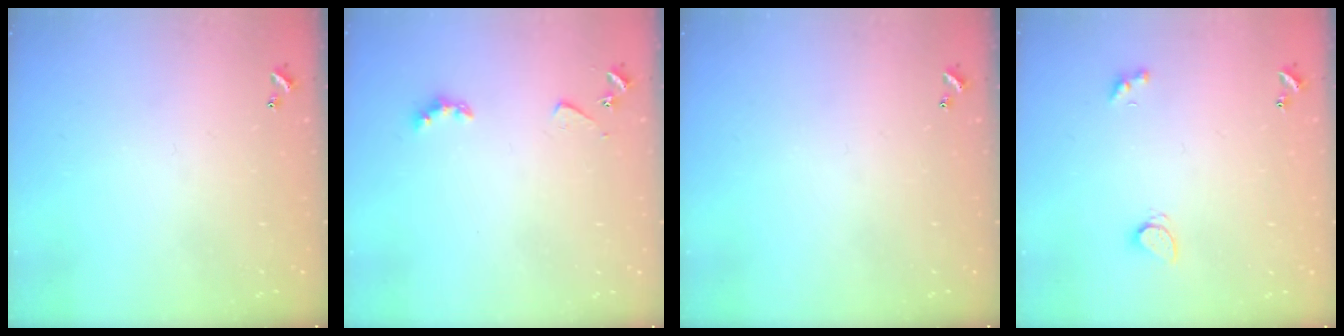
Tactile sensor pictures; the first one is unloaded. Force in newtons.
{"total": 2.8, "press": 2.7, "slide": 0.5}
{"total": 0.0}
{"total": 2.0, "press": 2.0, "slide": 0.4}